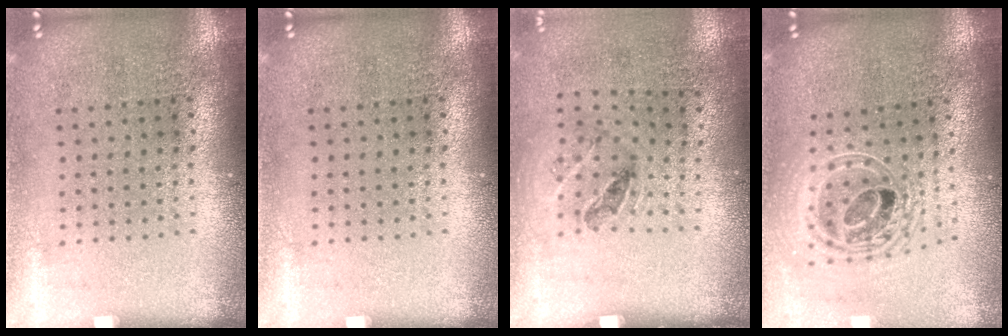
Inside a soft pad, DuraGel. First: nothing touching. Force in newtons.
{"total": 0.0}
{"total": 1.3, "press": 0.8, "slide": 1.1}
{"total": 2.0, "press": 1.6, "slide": 1.2}